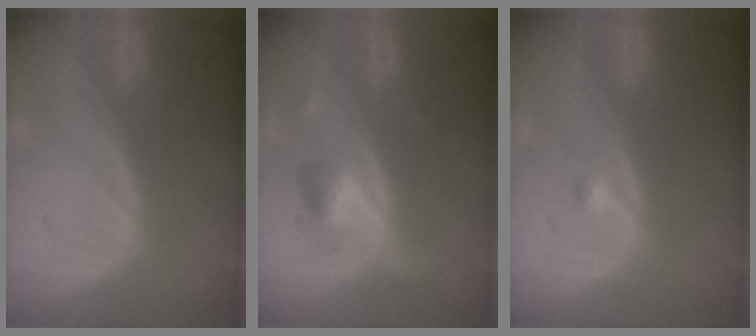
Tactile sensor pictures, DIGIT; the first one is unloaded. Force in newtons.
{"total": 4.4, "press": 4.4, "slide": 0.2}
{"total": 0.9, "press": 0.7, "slide": 0.6}